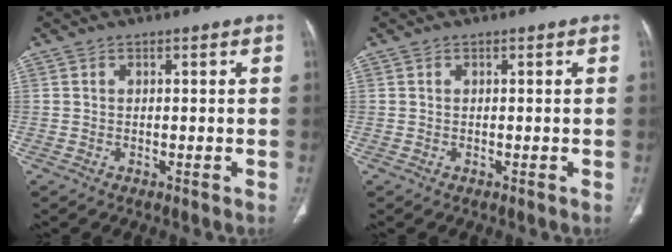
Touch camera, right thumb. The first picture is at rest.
{"total": 0.0}